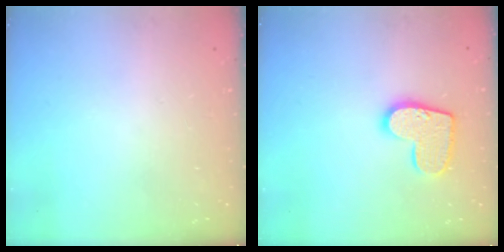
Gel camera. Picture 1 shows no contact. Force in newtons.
{"total": 12.9, "press": 12.9, "slide": 0.8}